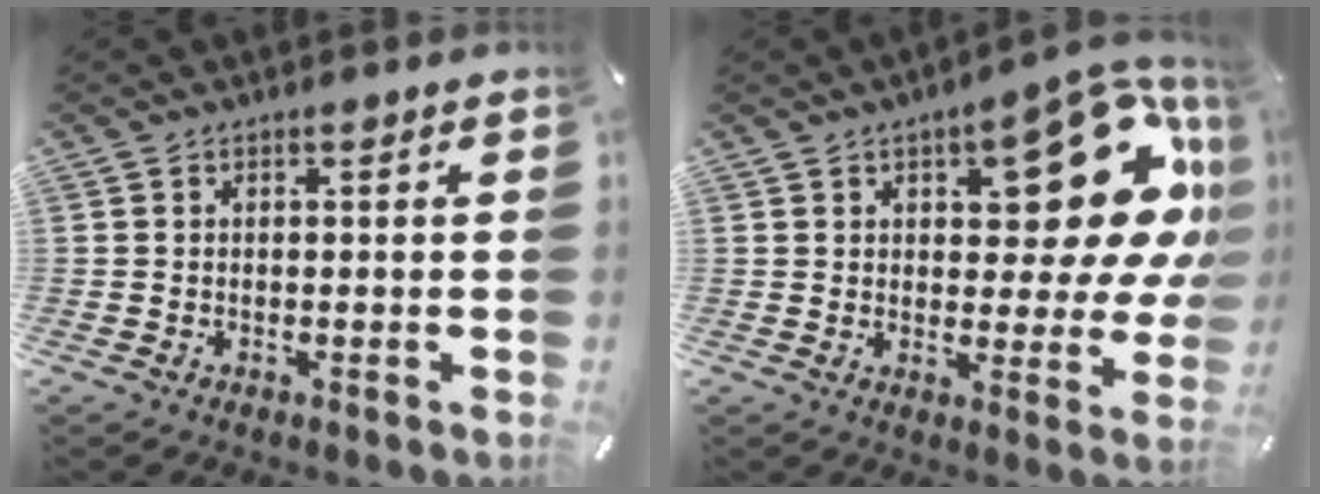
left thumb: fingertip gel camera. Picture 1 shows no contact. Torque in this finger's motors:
{"motor_torque": [2.50, 2.50, 0.87, -0.58, 0.16]}